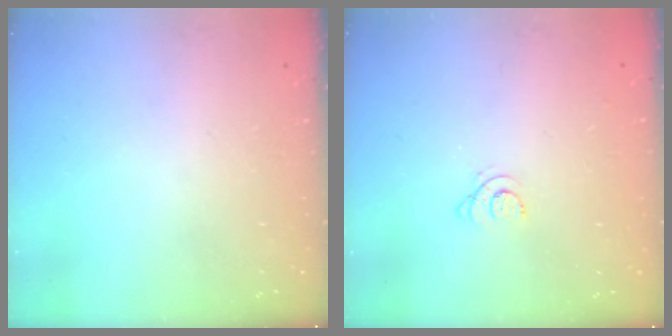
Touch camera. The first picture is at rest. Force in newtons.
{"total": 3.8, "press": 3.8, "slide": 0.4}